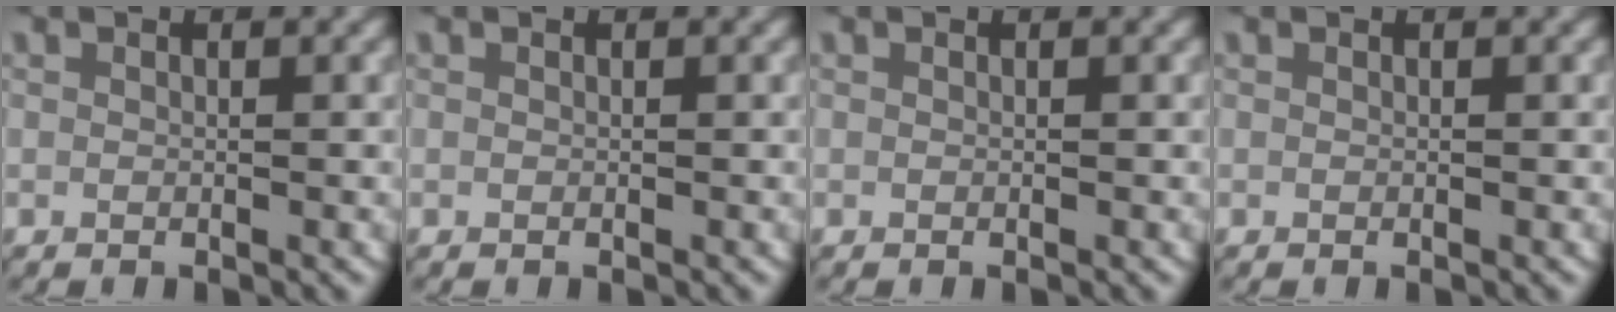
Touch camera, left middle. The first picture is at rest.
{"total": 0.0}
{"total": 0.0}
{"total": 0.0}